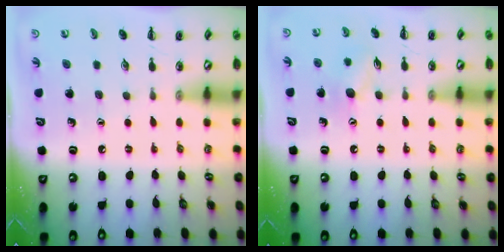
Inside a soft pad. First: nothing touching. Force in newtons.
{"total": 7.8, "press": 7.7, "slide": 0.8}